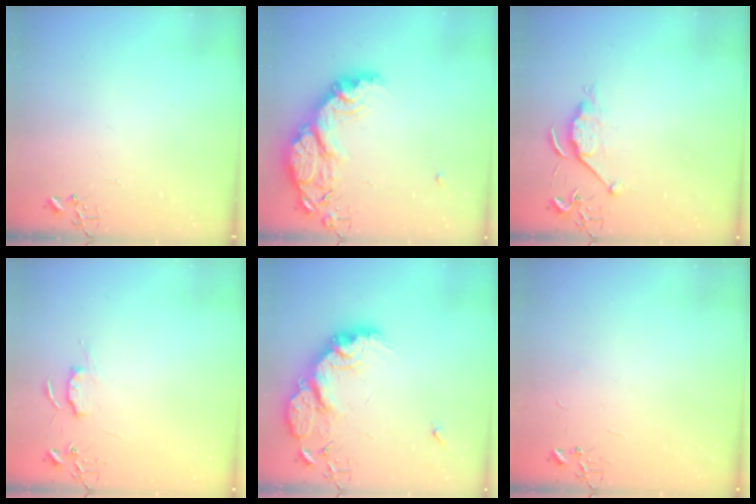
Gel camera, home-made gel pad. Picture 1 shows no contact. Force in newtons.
{"total": 20.5, "press": 20.5, "slide": 1.5}
{"total": 6.2, "press": 6.2, "slide": 0.5}
{"total": 5.7, "press": 5.7, "slide": 0.6}
{"total": 19.6, "press": 19.6, "slide": 1.3}
{"total": 2.4, "press": 2.4, "slide": 0.3}